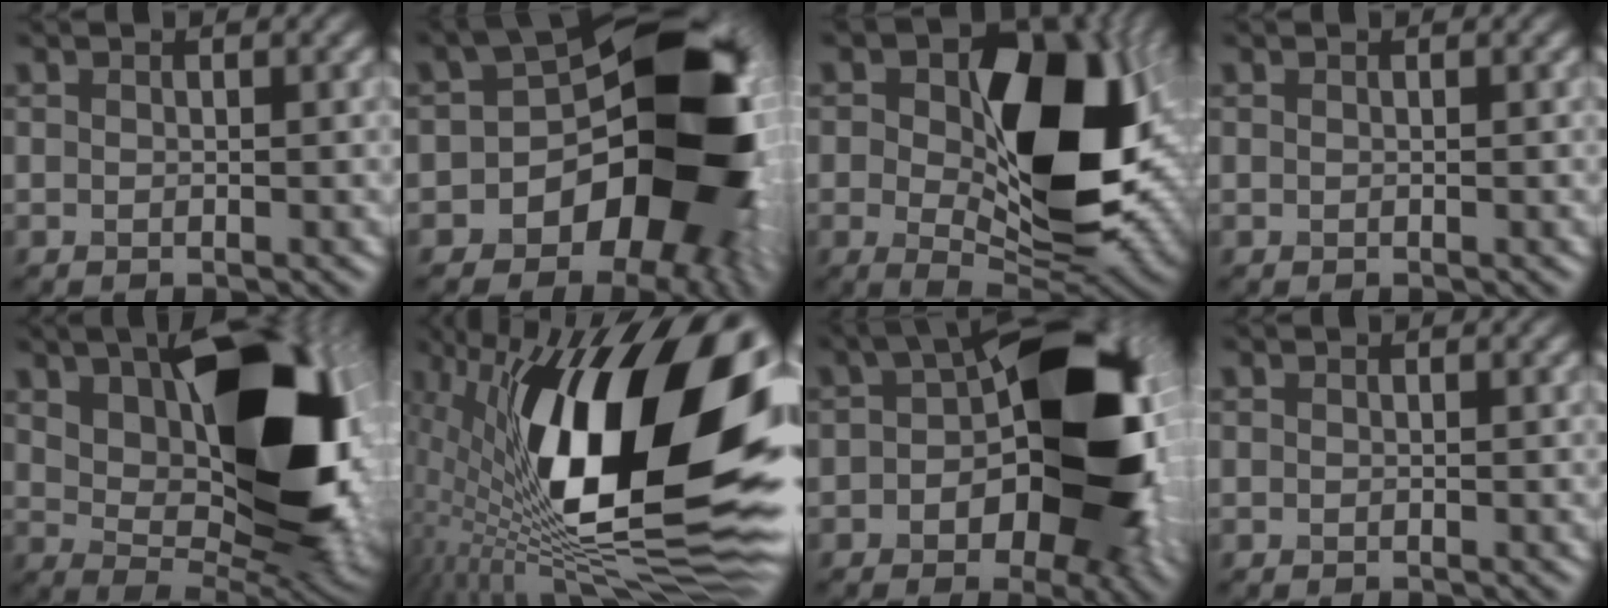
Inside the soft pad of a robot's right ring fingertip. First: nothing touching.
{"total": 15.2, "force": [-4.6, 9.7, 10.9], "torque": [-0.099, 0.006, -0.090]}
{"total": 14.2, "force": [0.8, 8.5, 11.3], "torque": [-0.165, -0.013, 0.023]}
{"total": 0.0}
{"total": 16.5, "force": [4.1, 8.6, 13.5], "torque": [-0.203, 0.004, 0.076]}
{"total": 20.6, "force": [3.5, 8.7, 18.3], "torque": [-0.318, 0.005, 0.053]}
{"total": 14.9, "force": [-0.8, 8.0, 12.5], "torque": [-0.150, 0.018, -0.024]}
{"total": 0.0}